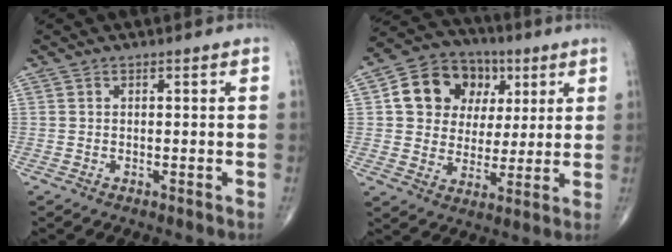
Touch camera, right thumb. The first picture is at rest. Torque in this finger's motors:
{"motor_torque": [1.23, 1.50, 0.35, -0.16, 0.06]}